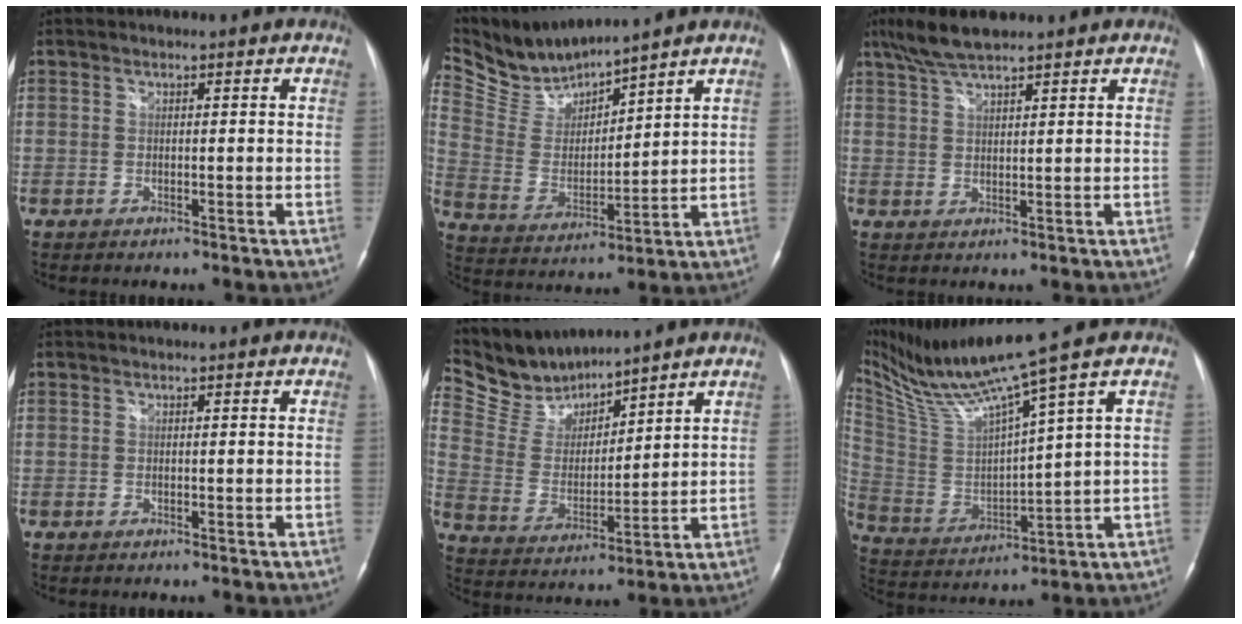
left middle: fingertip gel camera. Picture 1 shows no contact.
{"total": 9.8, "force": [9.6, 0.4, 1.8], "torque": [-0.063, 0.006, 0.209]}
{"total": 6.1, "force": [4.9, 0.9, 3.5], "torque": [-0.077, 0.018, 0.093]}
{"total": 0.0}
{"total": 10.2, "force": [9.9, 1.8, 1.8], "torque": [-0.056, 0.012, 0.210]}
{"total": 13.6, "force": [10.8, -2.3, 7.9], "torque": [-0.162, -0.007, 0.213]}